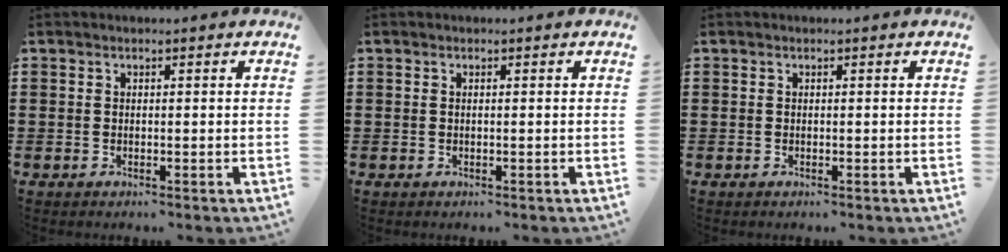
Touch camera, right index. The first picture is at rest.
{"total": 0.0}
{"total": 0.0}